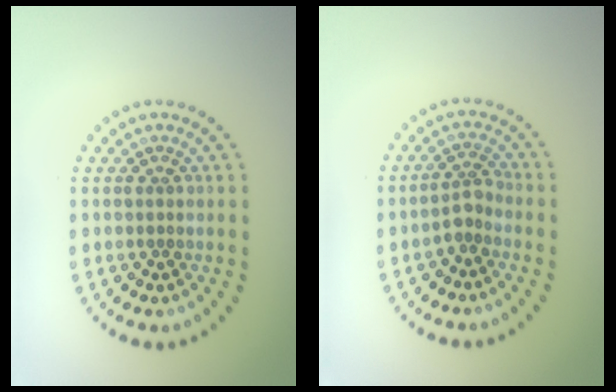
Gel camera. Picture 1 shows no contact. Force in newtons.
{"total": 1.8, "press": 1.4, "slide": 1.2}